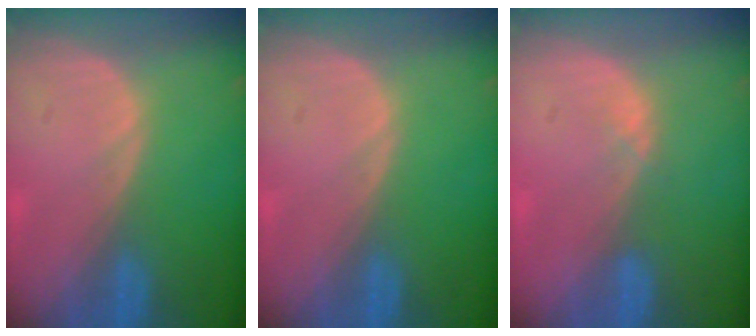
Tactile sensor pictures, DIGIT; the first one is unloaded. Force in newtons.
{"total": 0.0}
{"total": 1.3, "press": 1.1, "slide": 0.8}